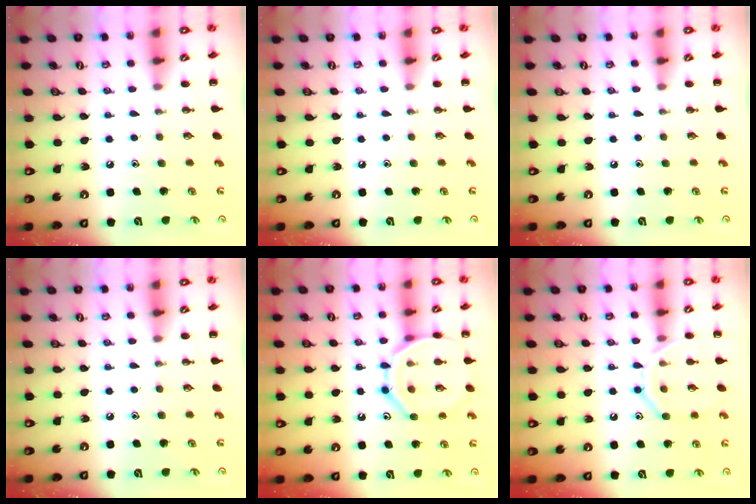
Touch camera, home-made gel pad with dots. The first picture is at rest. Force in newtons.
{"total": 0.0}
{"total": 0.0}
{"total": 0.0}
{"total": 12.8, "press": 12.7, "slide": 1.2}
{"total": 11.4, "press": 11.3, "slide": 1.3}